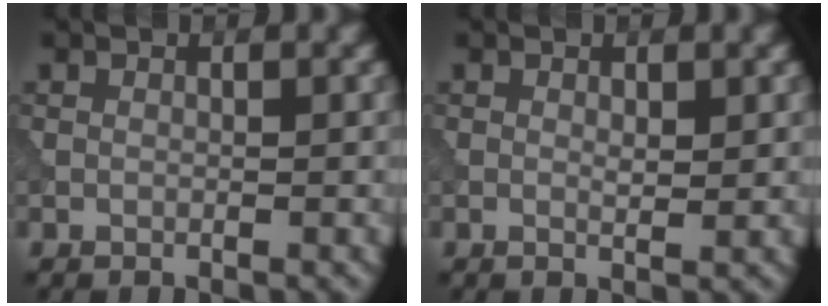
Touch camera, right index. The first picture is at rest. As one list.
[{"total": 0.9, "force": [0.2, 0.3, 0.8], "torque": [-0.013, -0.006, 0.006]}]